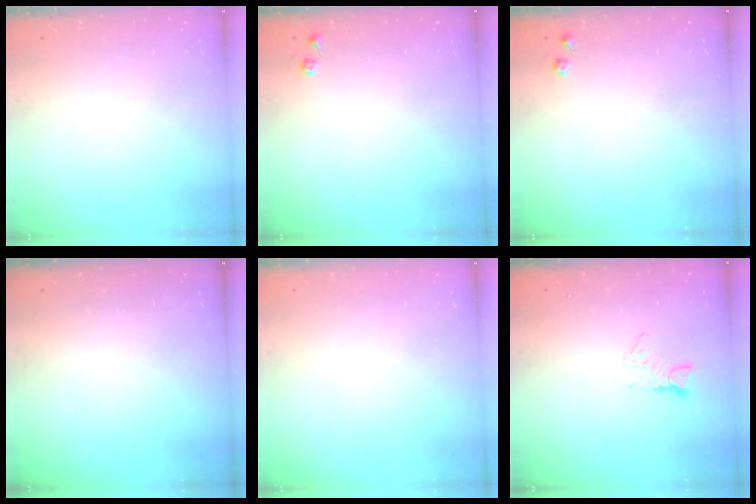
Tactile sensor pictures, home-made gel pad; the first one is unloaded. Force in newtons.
{"total": 3.8, "press": 3.7, "slide": 0.6}
{"total": 3.8, "press": 3.7, "slide": 0.6}
{"total": 0.0}
{"total": 0.0}
{"total": 3.2, "press": 3.2, "slide": 0.4}